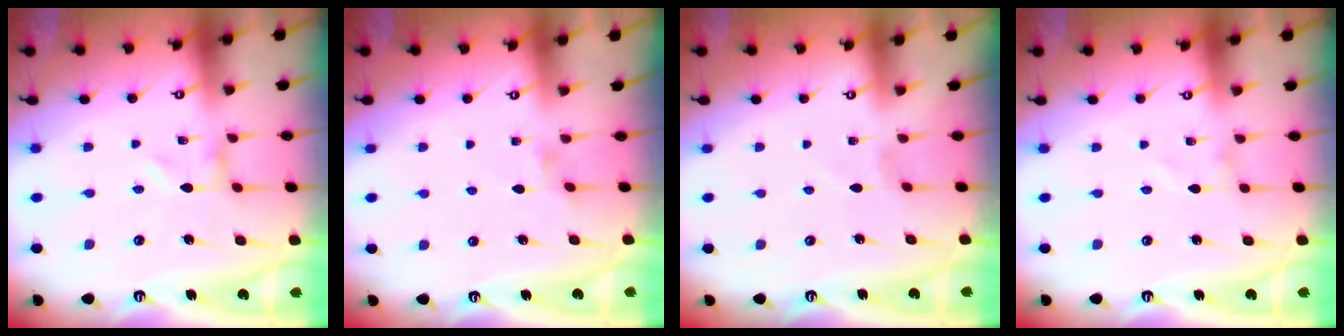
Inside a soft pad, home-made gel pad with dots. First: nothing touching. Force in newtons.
{"total": 0.9, "press": 0.8, "slide": 0.3}
{"total": 0.0}
{"total": 1.0, "press": 1.0, "slide": 0.0}